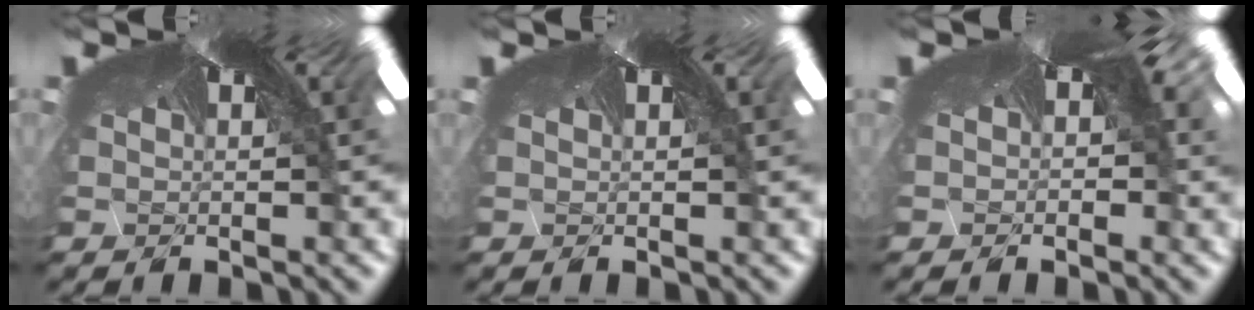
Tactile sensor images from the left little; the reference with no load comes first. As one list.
[{"total": 0.0}, {"total": 1.7, "force": [-0.3, 1.5, 0.6], "torque": [-0.032, 0.008, -0.012]}]